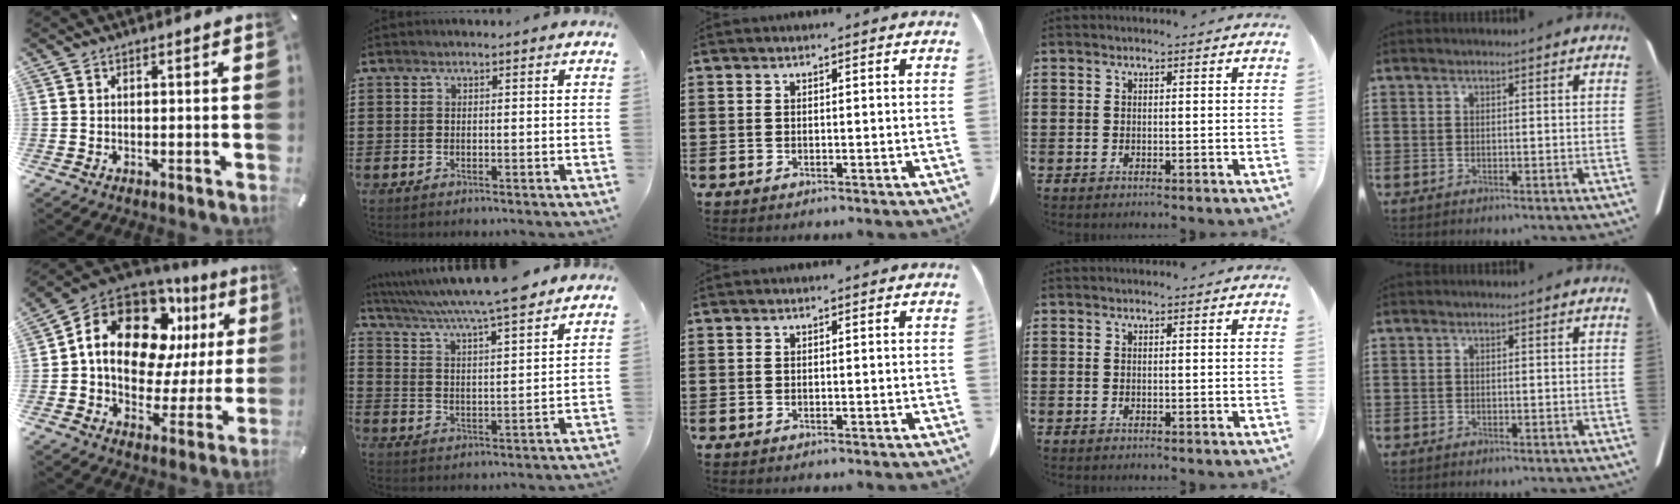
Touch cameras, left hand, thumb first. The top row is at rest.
{"thumb": {"total": 18.0, "force": [7.4, 11.8, 11.4], "torque": [-0.205, -0.044, 0.127]}, "index": {"total": 6.3, "force": [5.7, -0.6, 2.7], "torque": [-0.074, -0.037, 0.091]}}